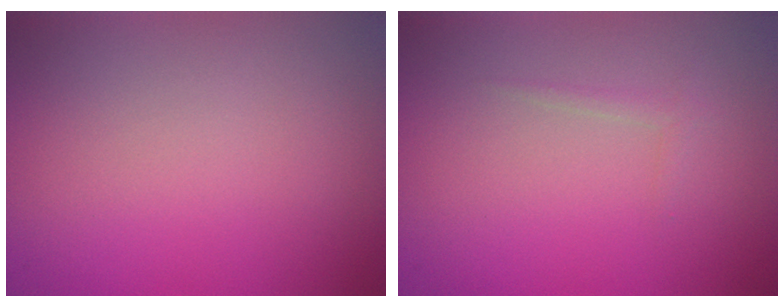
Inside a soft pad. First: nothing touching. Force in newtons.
{"total": 0.6, "press": 0.6, "slide": 0.1}